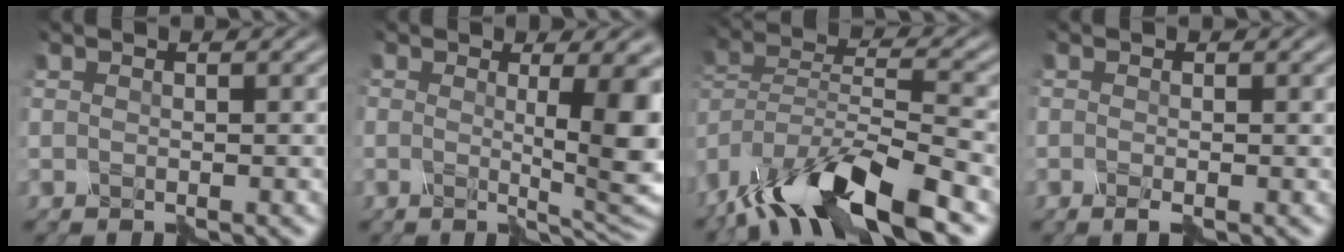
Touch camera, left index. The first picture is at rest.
{"total": 7.1, "force": [0.2, 1.9, 6.8], "torque": [-0.084, -0.007, 0.011]}
{"total": 13.0, "force": [-9.7, 3.6, 7.9], "torque": [-0.153, -0.001, -0.180]}
{"total": 1.2, "force": [-0.8, 0.3, 0.9], "torque": [-0.016, -0.001, -0.010]}